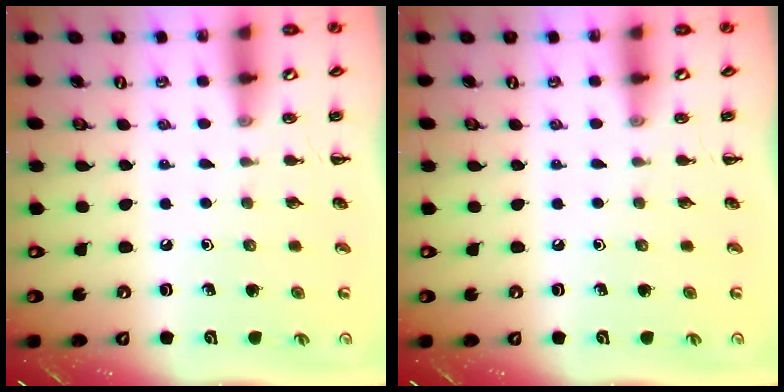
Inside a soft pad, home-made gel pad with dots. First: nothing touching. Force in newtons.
{"total": 0.0}